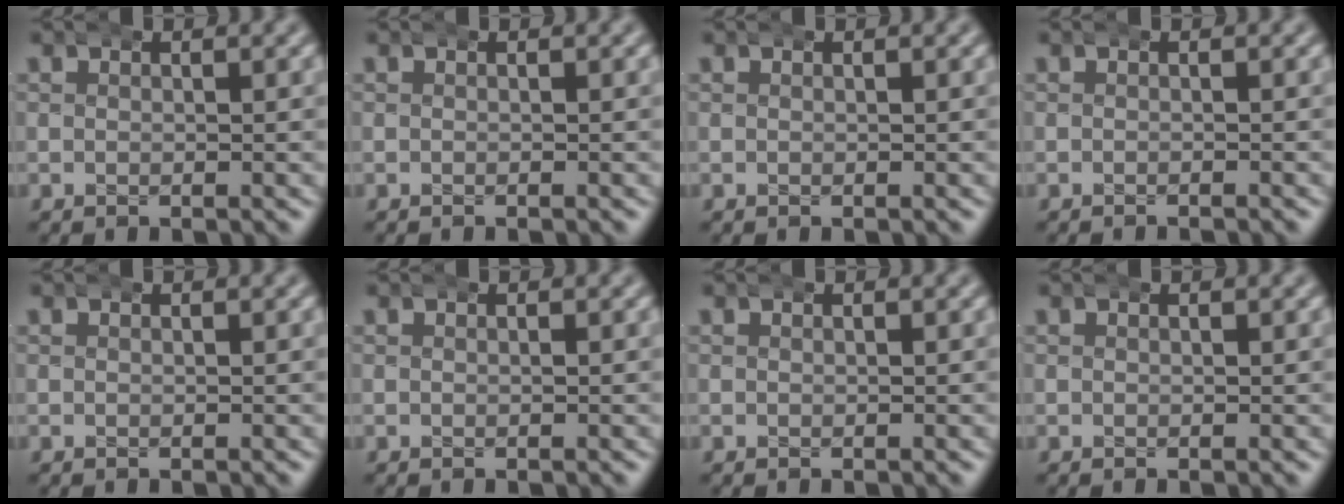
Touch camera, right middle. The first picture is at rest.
{"total": 0.0}
{"total": 0.0}
{"total": 0.9, "force": [-0.9, 0.0, 0.2], "torque": [-0.002, 0.002, -0.016]}
{"total": 0.0}
{"total": 0.0}
{"total": 0.0}
{"total": 0.0}